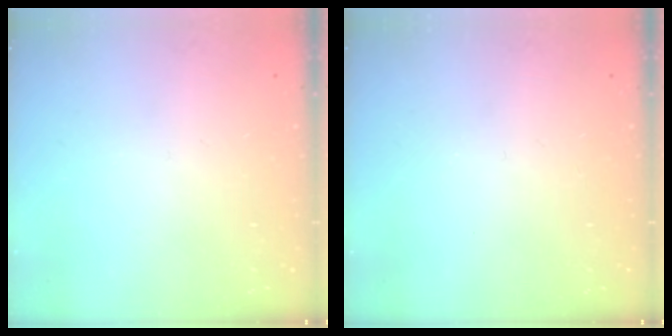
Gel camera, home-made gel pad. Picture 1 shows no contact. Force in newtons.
{"total": 0.0}